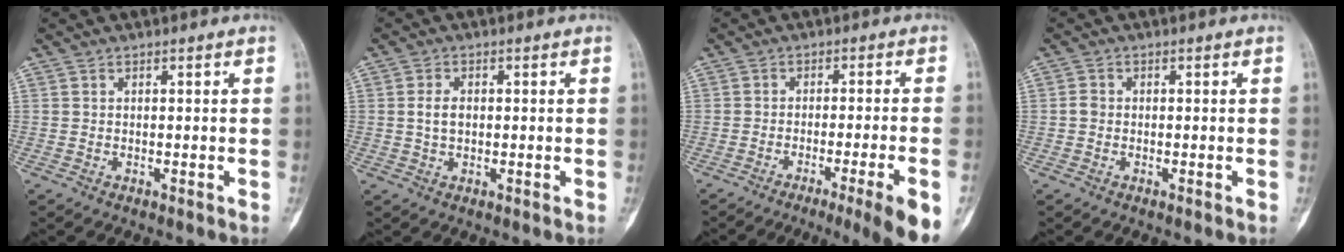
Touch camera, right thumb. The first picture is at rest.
{"total": 2.9, "force": [0.1, 1.9, 2.2], "torque": [-0.037, 0.005, -0.001]}
{"total": 10.7, "force": [-5.8, -0.3, 9.0], "torque": [-0.122, 0.004, -0.083]}
{"total": 1.3, "force": [-0.4, 1.0, 0.7], "torque": [-0.009, 0.004, -0.014]}